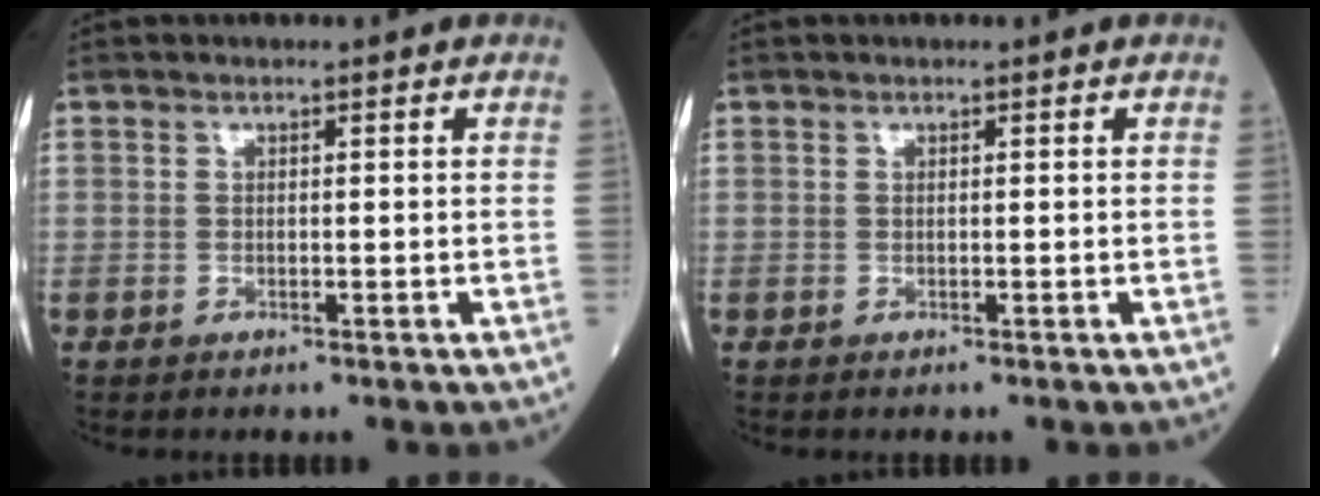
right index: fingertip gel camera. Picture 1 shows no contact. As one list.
[{"total": 0.0}]